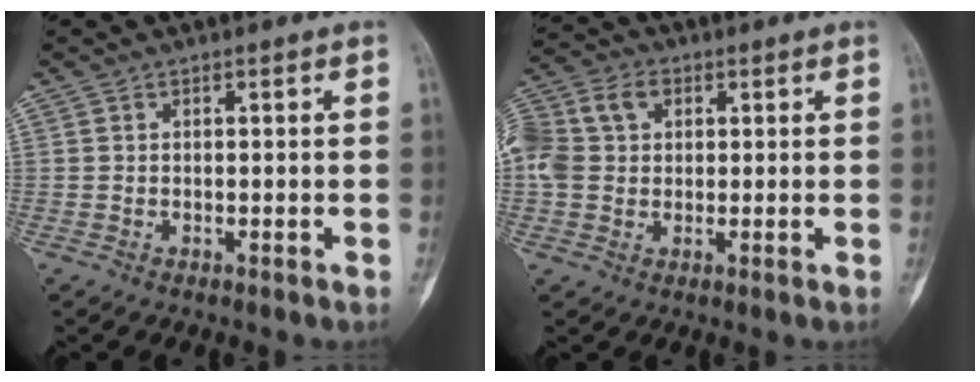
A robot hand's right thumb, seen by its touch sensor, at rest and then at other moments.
{"total": 14.2, "force": [3.5, 10.8, 8.5], "torque": [-0.198, 0.033, 0.061]}